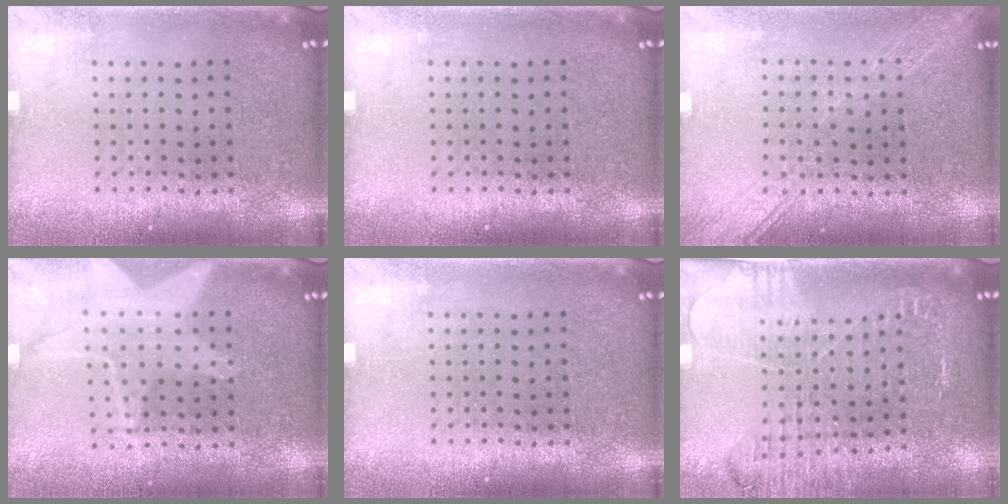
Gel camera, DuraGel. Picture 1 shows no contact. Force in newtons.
{"total": 0.0}
{"total": 1.6, "press": 1.5, "slide": 0.2}
{"total": 1.2, "press": 1.2, "slide": 0.2}
{"total": 0.0}
{"total": 1.9, "press": 1.9, "slide": 0.1}